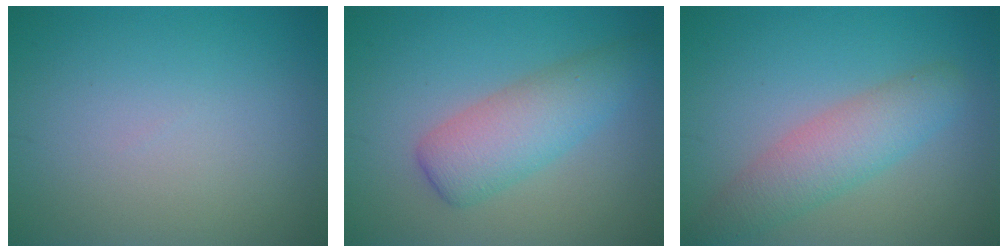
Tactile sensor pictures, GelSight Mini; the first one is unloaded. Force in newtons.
{"total": 4.8, "press": 4.8, "slide": 0.1}
{"total": 4.2, "press": 4.2, "slide": 0.4}